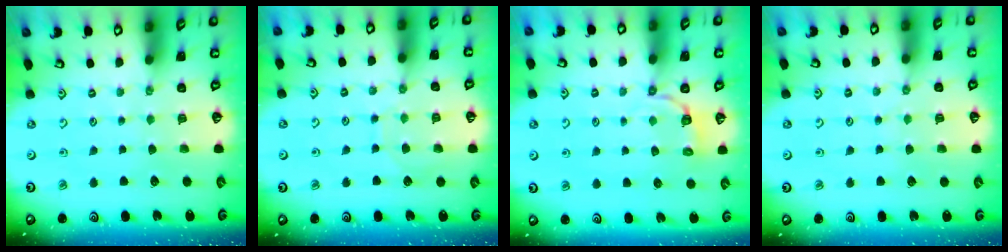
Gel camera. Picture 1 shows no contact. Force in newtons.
{"total": 7.2, "press": 7.1, "slide": 0.6}
{"total": 3.3, "press": 1.6, "slide": 2.9}
{"total": 2.7, "press": 2.7, "slide": 0.5}